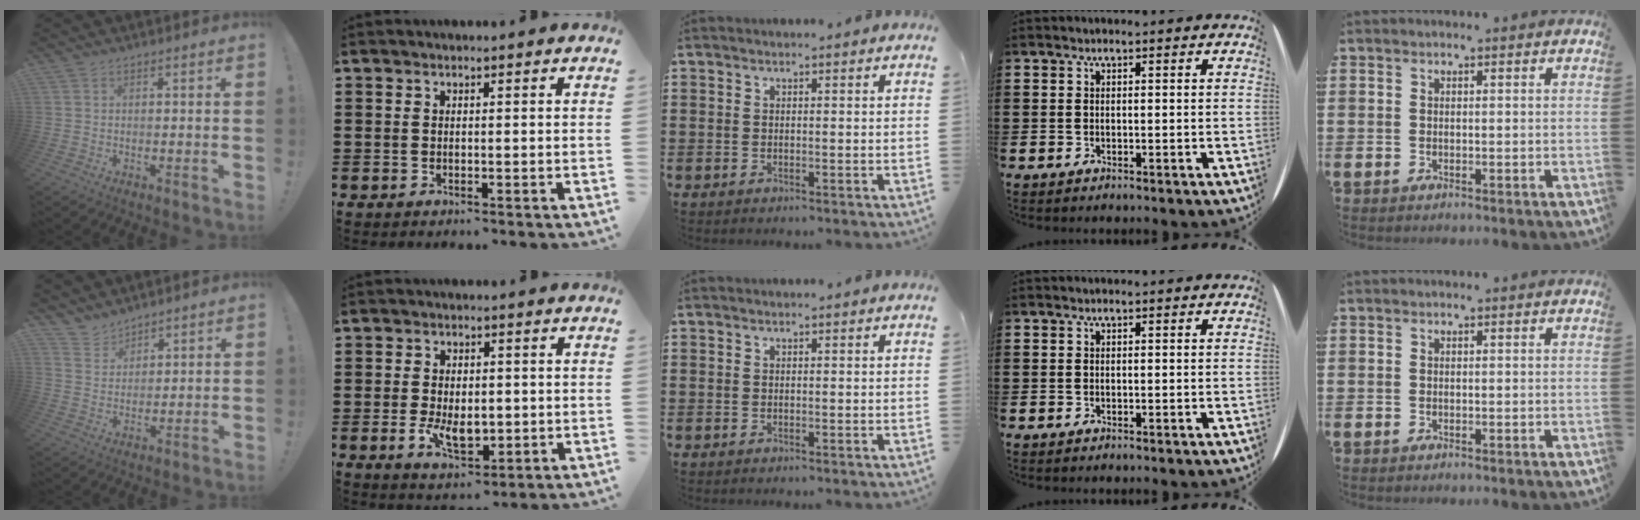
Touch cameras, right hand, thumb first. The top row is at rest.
{"thumb": {"total": 4.6, "force": [4.1, 2.0, 0.1], "torque": [-0.012, -0.029, 0.080]}, "index": {"total": 5.5, "force": [-0.8, 3.2, 4.4], "torque": [-0.085, -0.002, -0.017]}}